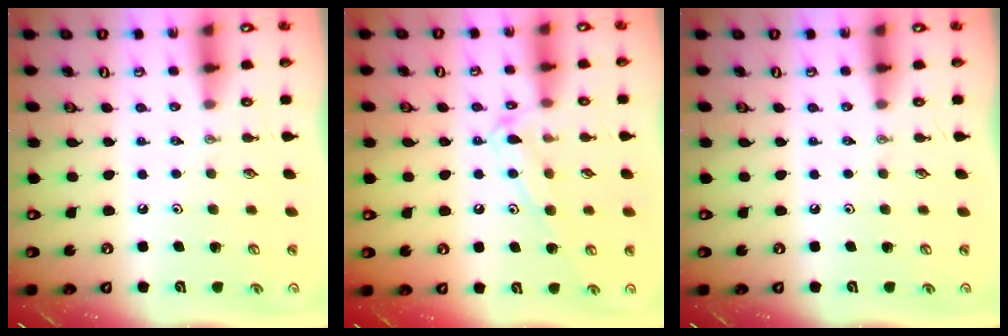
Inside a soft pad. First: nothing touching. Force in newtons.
{"total": 12.3, "press": 12.3, "slide": 0.9}
{"total": 0.0}